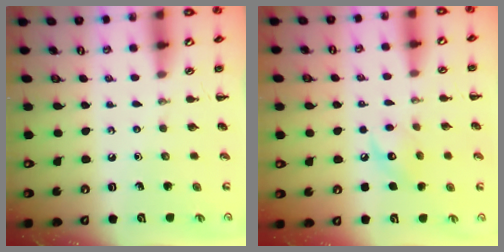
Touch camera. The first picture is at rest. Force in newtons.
{"total": 8.2, "press": 8.2, "slide": 0.5}